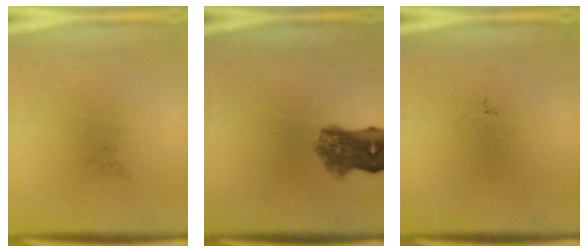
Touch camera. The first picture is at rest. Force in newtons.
{"total": 6.1}
{"total": 0.0}